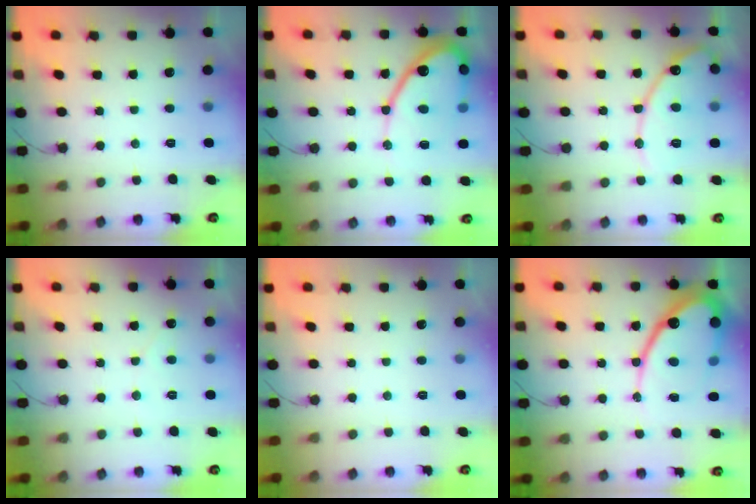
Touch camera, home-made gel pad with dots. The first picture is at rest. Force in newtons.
{"total": 15.7, "press": 15.6, "slide": 1.3}
{"total": 15.4, "press": 15.4, "slide": 1.3}
{"total": 2.1, "press": 2.1, "slide": 0.1}
{"total": 0.0}
{"total": 19.9, "press": 19.8, "slide": 1.7}